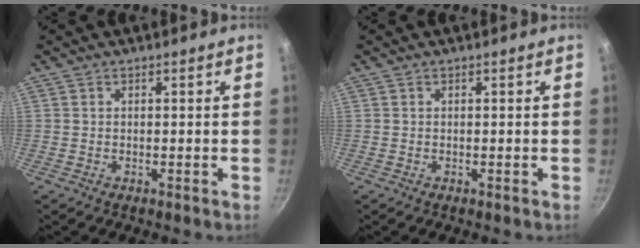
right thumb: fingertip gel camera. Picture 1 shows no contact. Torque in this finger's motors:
{"motor_torque": [-0.11, 0.11, -0.17, 0.11, 0.00]}